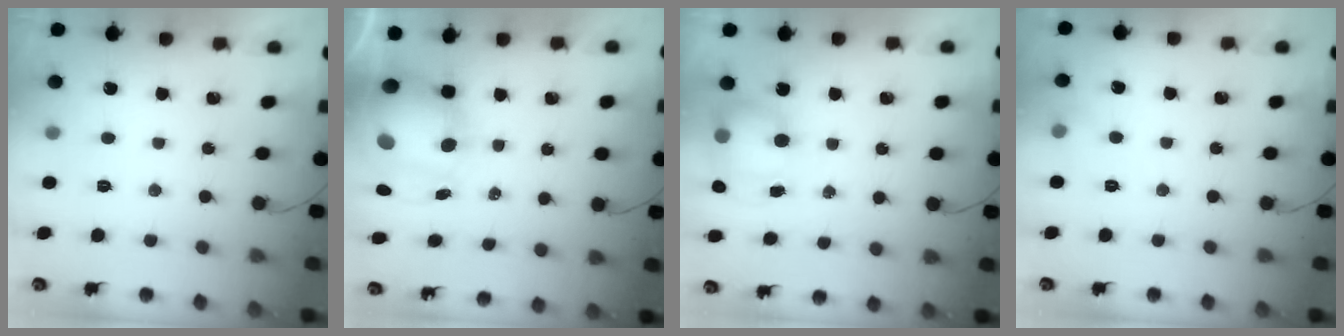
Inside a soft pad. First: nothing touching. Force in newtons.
{"total": 13.1, "press": 12.7, "slide": 3.1}
{"total": 11.3, "press": 8.6, "slide": 7.3}
{"total": 4.3, "press": 4.1, "slide": 1.4}